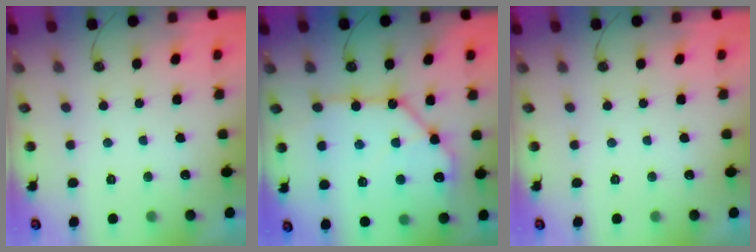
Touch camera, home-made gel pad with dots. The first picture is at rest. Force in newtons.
{"total": 15.6, "press": 15.5, "slide": 1.8}
{"total": 0.0}